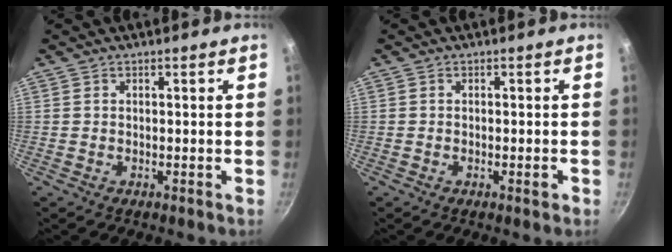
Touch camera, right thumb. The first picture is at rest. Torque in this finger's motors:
{"motor_torque": [0.15, 0.08, 0.37, 0.10, 0.11]}